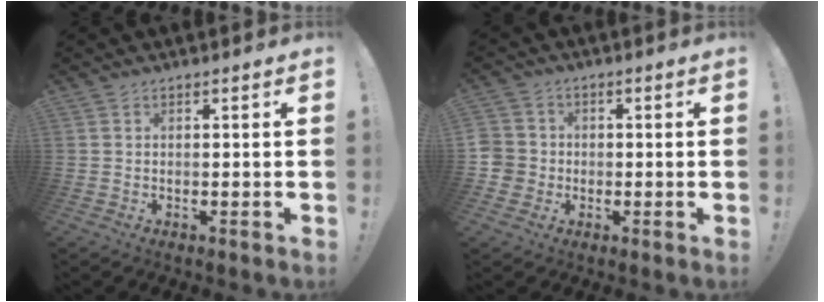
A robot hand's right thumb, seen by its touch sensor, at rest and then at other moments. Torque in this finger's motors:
{"motor_torque": [0.29, 0.16, 0.08, -0.60, -0.01]}